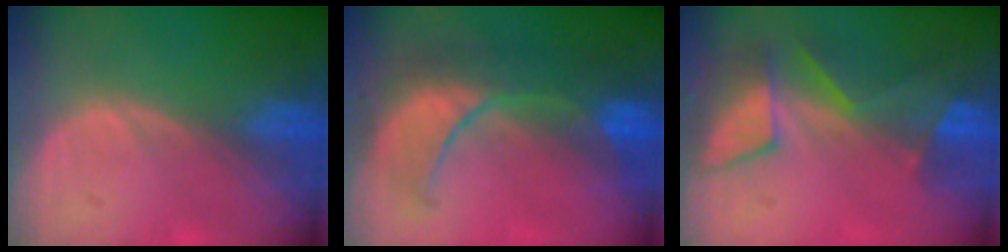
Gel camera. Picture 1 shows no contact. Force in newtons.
{"total": 8.6, "press": 8.5, "slide": 1.4}
{"total": 8.5, "press": 7.3, "slide": 4.3}